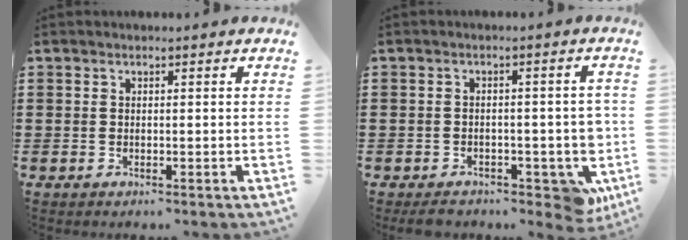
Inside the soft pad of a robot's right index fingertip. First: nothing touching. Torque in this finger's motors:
{"motor_torque": [2.14, 0.00, 0.38, 0.07]}